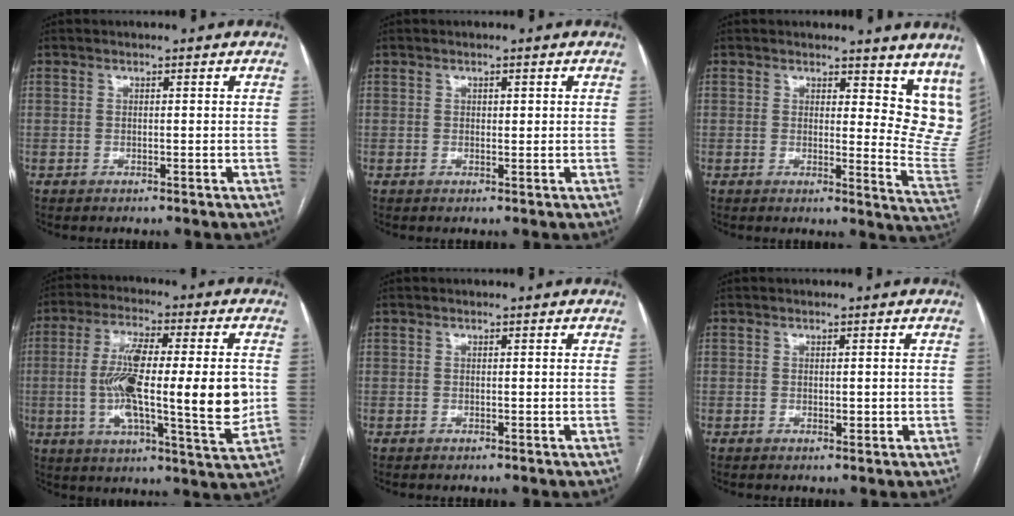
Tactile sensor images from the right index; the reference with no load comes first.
{"total": 0.9, "force": [0.3, 0.5, 0.7], "torque": [-0.008, -0.001, 0.005]}
{"total": 1.5, "force": [1.2, 0.5, 0.7], "torque": [-0.007, -0.002, 0.010]}
{"total": 19.1, "force": [-0.6, 3.3, 18.8], "torque": [-0.311, -0.001, -0.010]}
{"total": 0.0}
{"total": 1.2, "force": [-0.1, 0.7, 1.0], "torque": [-0.011, -0.001, 0.001]}